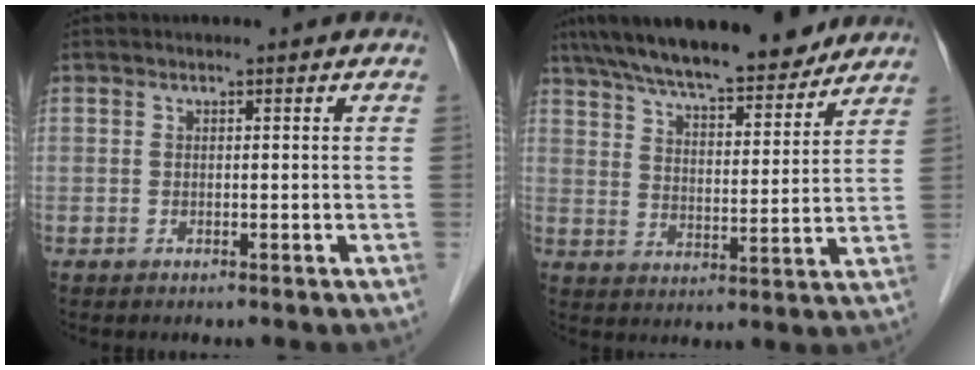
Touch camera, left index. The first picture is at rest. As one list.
[{"total": 16.8, "force": [14.4, 3.3, 8.0], "torque": [-0.133, 0.019, 0.220]}]